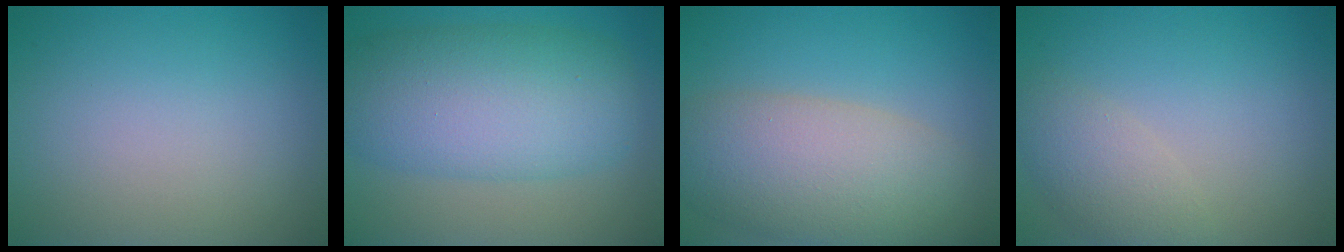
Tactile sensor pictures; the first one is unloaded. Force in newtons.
{"total": 9.5, "press": 9.5, "slide": 0.2}
{"total": 8.5, "press": 8.5, "slide": 0.4}
{"total": 3.0, "press": 2.9, "slide": 0.4}